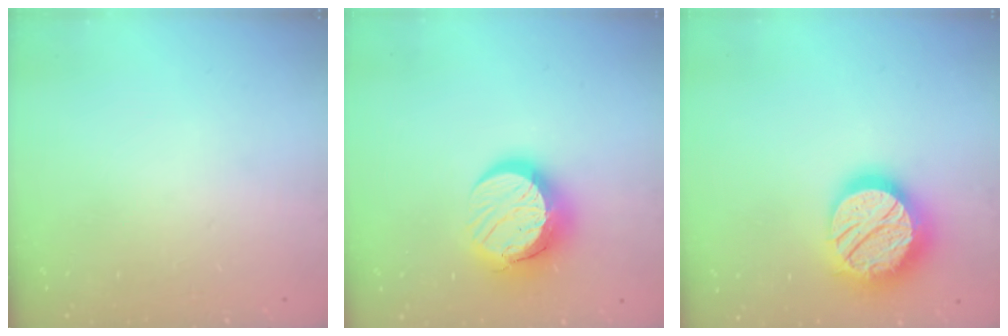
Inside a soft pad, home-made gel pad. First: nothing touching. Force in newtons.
{"total": 14.0, "press": 14.0, "slide": 1.1}
{"total": 21.5, "press": 21.5, "slide": 1.6}